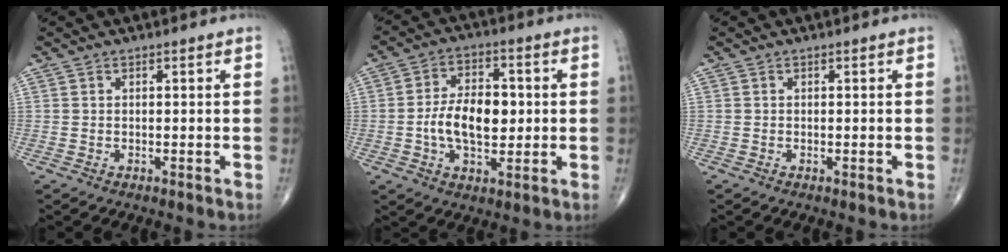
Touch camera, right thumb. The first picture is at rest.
{"total": 11.1, "force": [-0.5, 6.3, 9.1], "torque": [-0.142, 0.011, -0.012]}
{"total": 0.0}